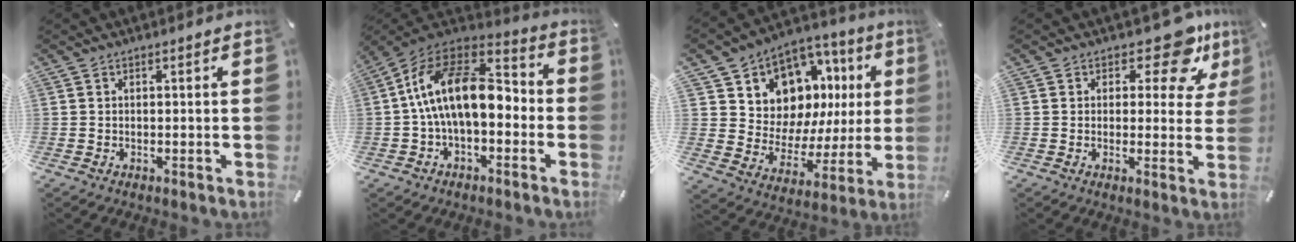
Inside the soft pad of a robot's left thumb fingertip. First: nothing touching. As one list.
[{"total": 18.5, "force": [0.6, 10.9, 15.0], "torque": [-0.294, 0.018, 0.005]}, {"total": 11.5, "force": [7.2, 8.5, 3.0], "torque": [-0.052, -0.085, 0.136]}, {"total": 11.6, "force": [6.9, 5.4, 7.6], "torque": [-0.089, -0.040, 0.114]}]